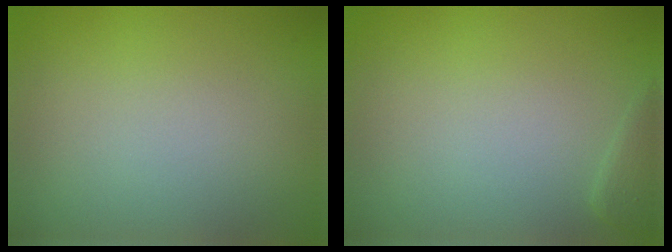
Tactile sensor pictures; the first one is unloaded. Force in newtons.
{"total": 1.1, "press": 1.1, "slide": 0.1}